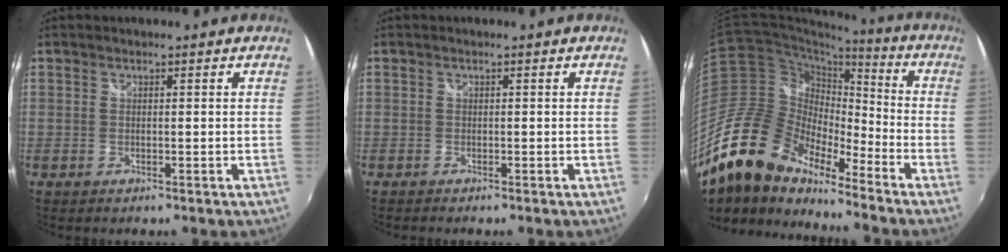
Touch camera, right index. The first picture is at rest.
{"total": 0.6, "force": [-0.6, 0.3, 0.1], "torque": [-0.006, -0.004, -0.014]}
{"total": 19.8, "force": [-15.7, 7.7, 9.2], "torque": [-0.168, -0.007, -0.304]}